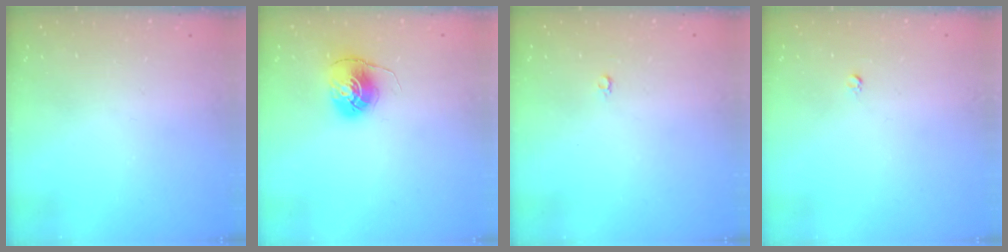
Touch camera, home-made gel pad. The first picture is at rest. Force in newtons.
{"total": 6.8, "press": 6.8, "slide": 0.3}
{"total": 2.2, "press": 2.2, "slide": 0.2}
{"total": 2.5, "press": 2.5, "slide": 0.2}